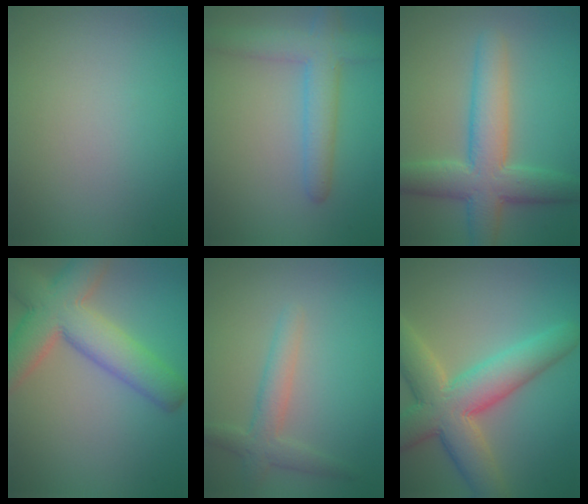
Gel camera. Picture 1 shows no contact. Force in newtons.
{"total": 4.4, "press": 4.4, "slide": 0.3}
{"total": 6.7, "press": 6.7, "slide": 0.2}
{"total": 8.7, "press": 8.7, "slide": 0.5}
{"total": 2.8, "press": 2.8, "slide": 0.1}
{"total": 8.8, "press": 8.7, "slide": 0.7}